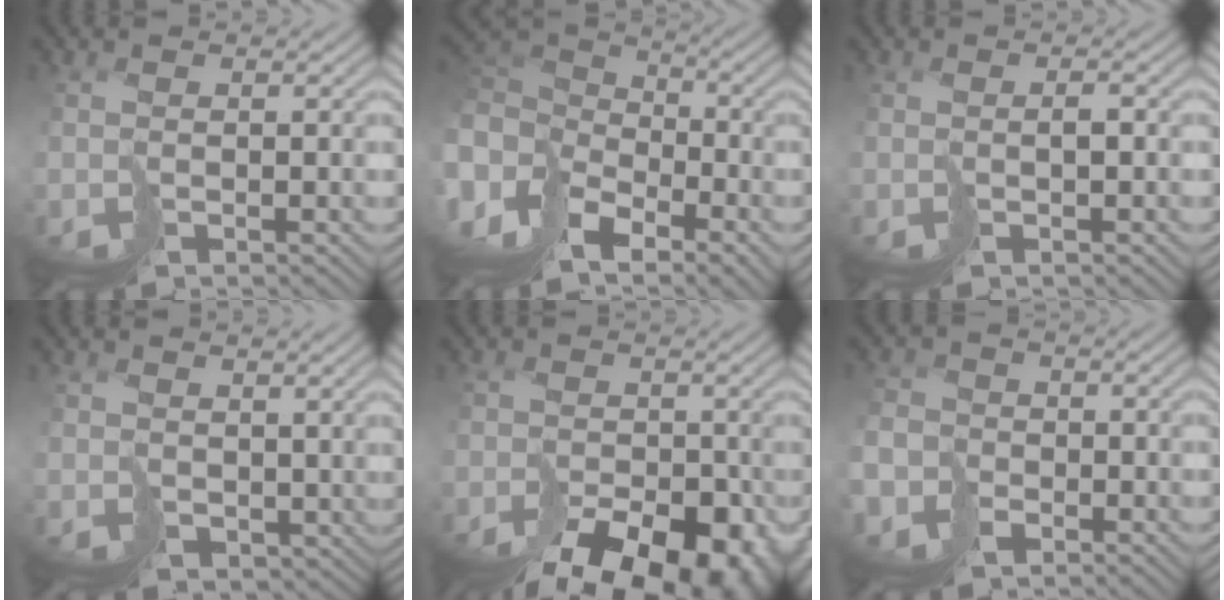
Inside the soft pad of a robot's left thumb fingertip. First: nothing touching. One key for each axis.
{"total": 11.2, "fx": -3.3, "fy": 7.5, "fz": 7.7, "tx": -0.225, "ty": -0.018, "tz": -0.047}
{"total": 0.9, "fx": 0.0, "fy": 0.1, "fz": 0.9, "tx": -0.018, "ty": 0.004, "tz": 0.003}
{"total": 2.8, "fx": 1.9, "fy": 1.7, "fz": 1.1, "tx": -0.037, "ty": -0.008, "tz": 0.040}
{"total": 13.1, "fx": -9.2, "fy": 7.3, "fz": 5.9, "tx": -0.067, "ty": -0.044, "tz": -0.095}
{"total": 5.6, "fx": -3.2, "fy": 4.3, "fz": 1.7, "tx": -0.045, "ty": -0.020, "tz": -0.075}